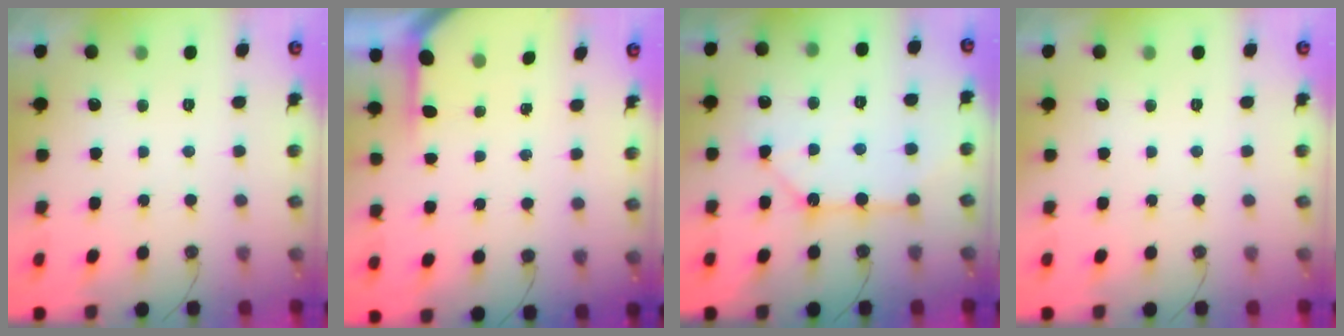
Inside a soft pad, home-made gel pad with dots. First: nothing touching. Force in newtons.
{"total": 2.7, "press": 2.7, "slide": 0.2}
{"total": 11.7, "press": 11.6, "slide": 1.2}
{"total": 0.0}